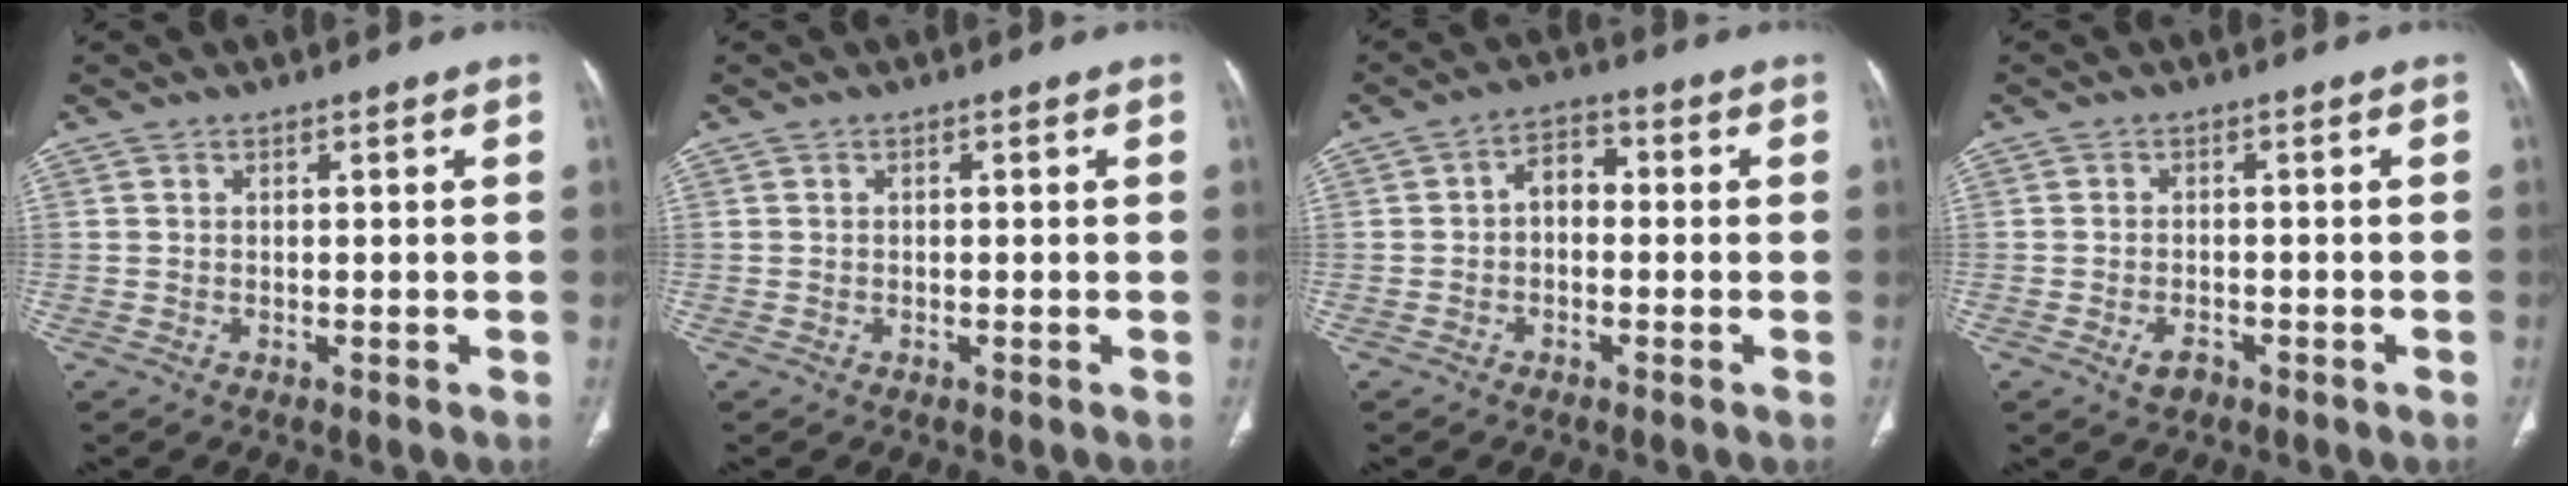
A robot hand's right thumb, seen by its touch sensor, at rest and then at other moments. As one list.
[{"total": 0.0}, {"total": 4.6, "force": [-0.4, 3.2, 3.2], "torque": [-0.038, 0.020, -0.020]}, {"total": 2.7, "force": [-1.5, 1.6, 1.6], "torque": [-0.027, 0.006, -0.020]}]